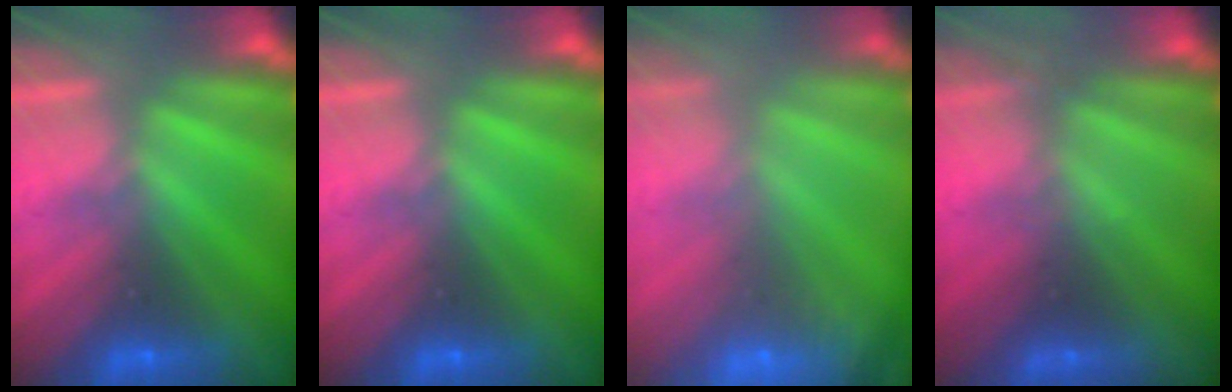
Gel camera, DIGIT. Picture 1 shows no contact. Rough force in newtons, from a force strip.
{"total": 0.0}
{"total": 6.0}
{"total": 2.3}